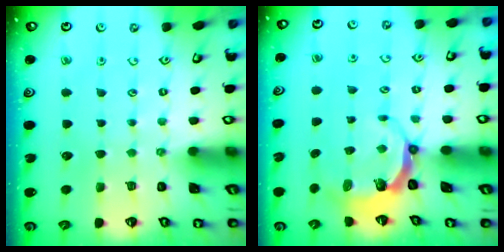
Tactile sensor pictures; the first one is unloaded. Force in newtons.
{"total": 5.7, "press": 4.6, "slide": 3.3}